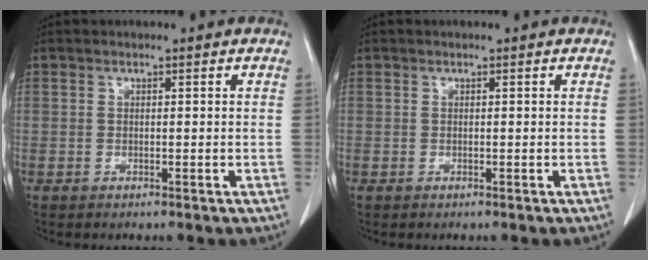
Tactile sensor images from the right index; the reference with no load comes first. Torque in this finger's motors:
{"motor_torque": [-0.01, -0.01, 0.00, 0.00]}